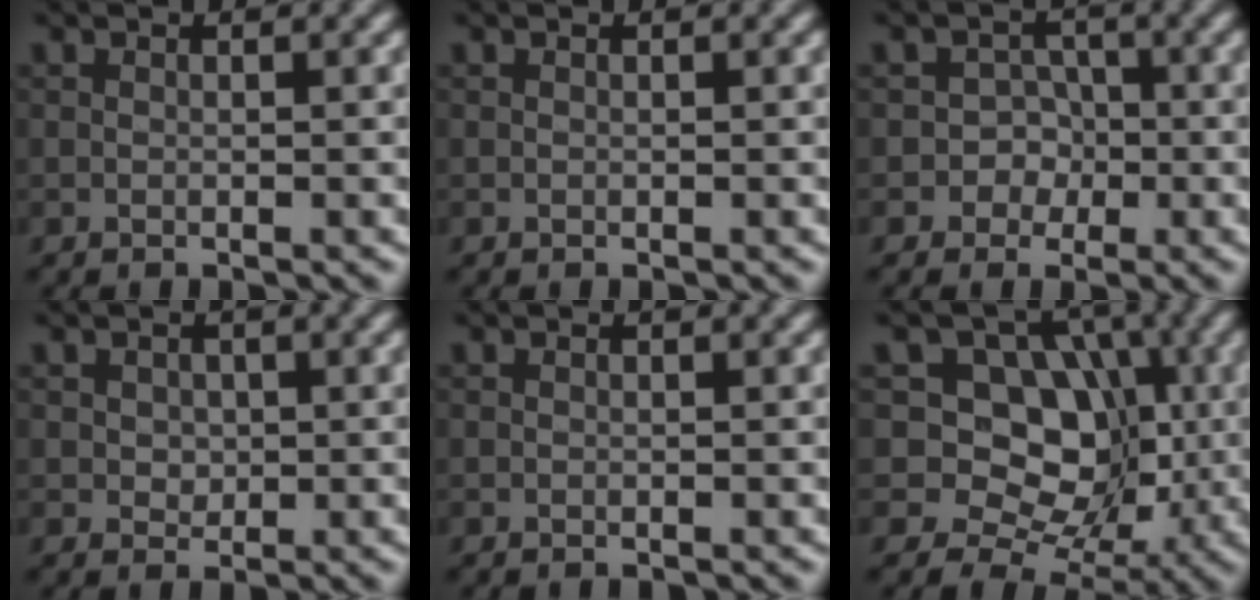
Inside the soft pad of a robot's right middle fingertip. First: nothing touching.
{"total": 0.0}
{"total": 3.1, "force": [-0.9, 2.9, 0.6], "torque": [0.024, 0.010, -0.036]}
{"total": 1.3, "force": [0.3, 1.2, 0.5], "torque": [-0.012, -0.001, 0.008]}
{"total": 0.0}
{"total": 9.6, "force": [0.4, 8.1, 5.1], "torque": [-0.050, 0.012, -0.025]}